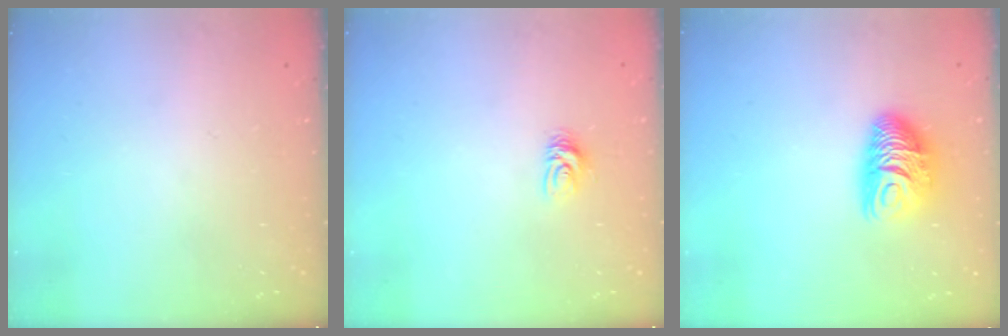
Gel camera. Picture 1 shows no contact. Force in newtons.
{"total": 4.9, "press": 4.9, "slide": 0.5}
{"total": 9.6, "press": 9.6, "slide": 0.4}